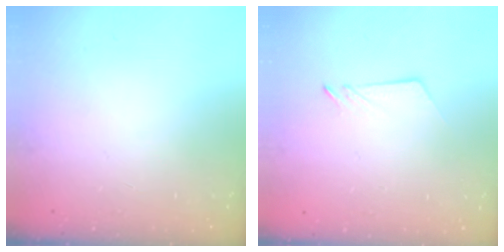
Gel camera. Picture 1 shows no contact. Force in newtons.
{"total": 2.5, "press": 2.5, "slide": 0.2}